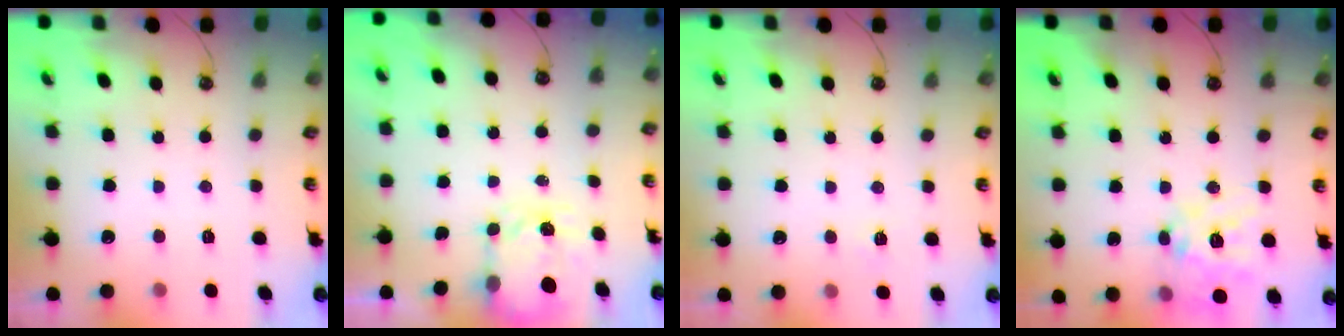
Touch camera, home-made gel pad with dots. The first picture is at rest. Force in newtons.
{"total": 3.7, "press": 3.7, "slide": 0.5}
{"total": 2.7, "press": 2.6, "slide": 0.4}
{"total": 15.1, "press": 15.1, "slide": 1.3}